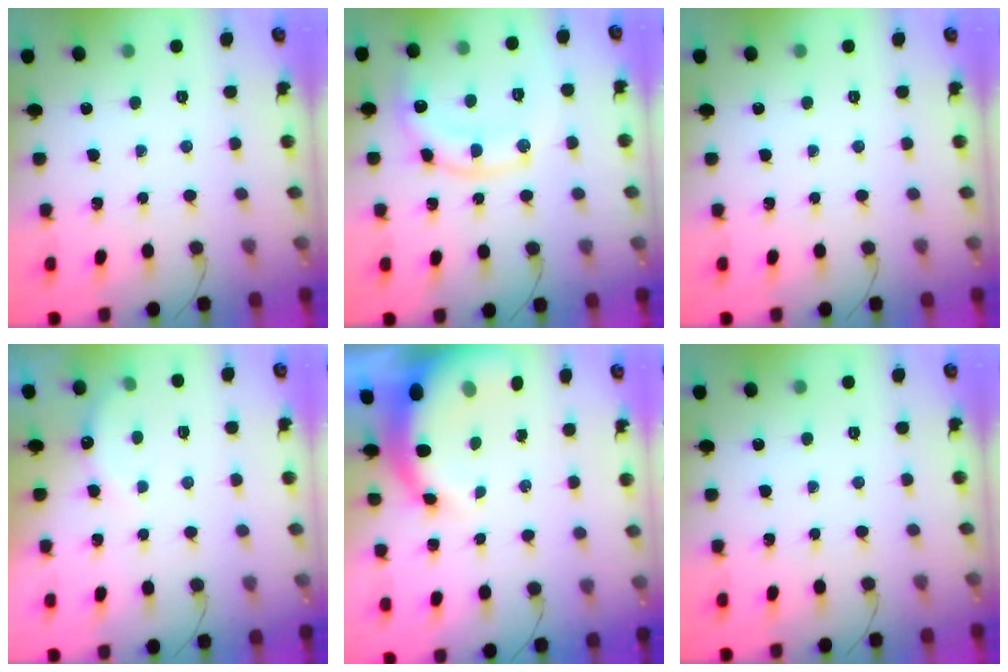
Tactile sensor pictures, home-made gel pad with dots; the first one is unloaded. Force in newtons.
{"total": 13.7, "press": 13.7, "slide": 1.0}
{"total": 0.0}
{"total": 6.1, "press": 5.9, "slide": 1.3}
{"total": 10.6, "press": 10.4, "slide": 2.3}
{"total": 0.0}